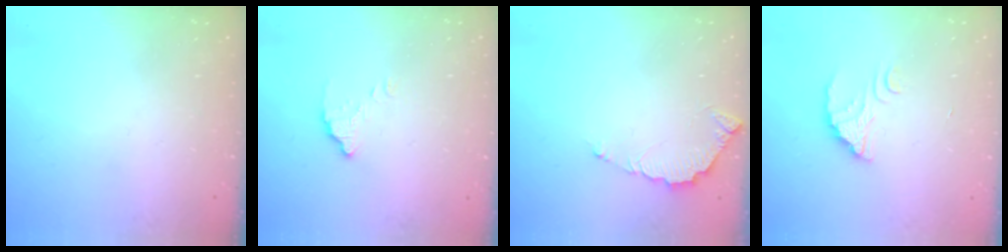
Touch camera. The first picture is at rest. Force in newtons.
{"total": 2.4, "press": 2.4, "slide": 0.0}
{"total": 5.5, "press": 5.5, "slide": 0.3}
{"total": 2.7, "press": 2.7, "slide": 0.1}